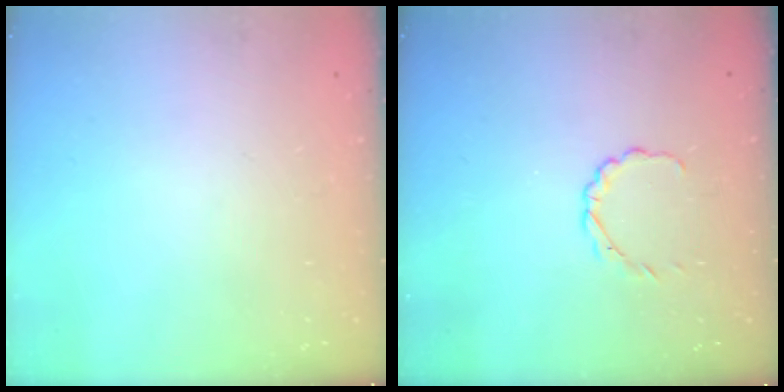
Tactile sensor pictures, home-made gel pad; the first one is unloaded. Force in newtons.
{"total": 2.4, "press": 2.2, "slide": 0.9}